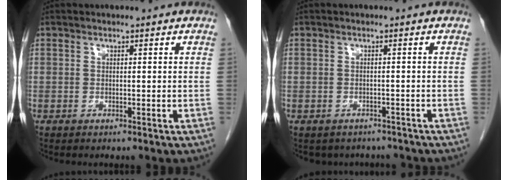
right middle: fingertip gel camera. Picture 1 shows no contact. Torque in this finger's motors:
{"motor_torque": [-0.04, 0.04, -0.02, -0.01]}